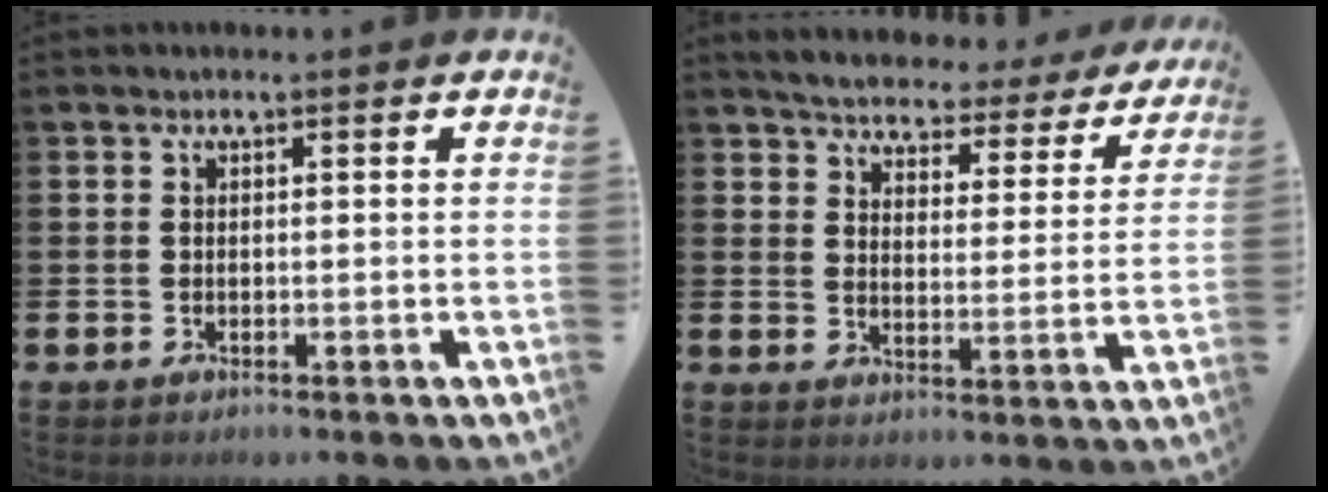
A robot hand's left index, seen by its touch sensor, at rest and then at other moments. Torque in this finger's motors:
{"motor_torque": [1.11, -1.03, 0.41, 0.09]}